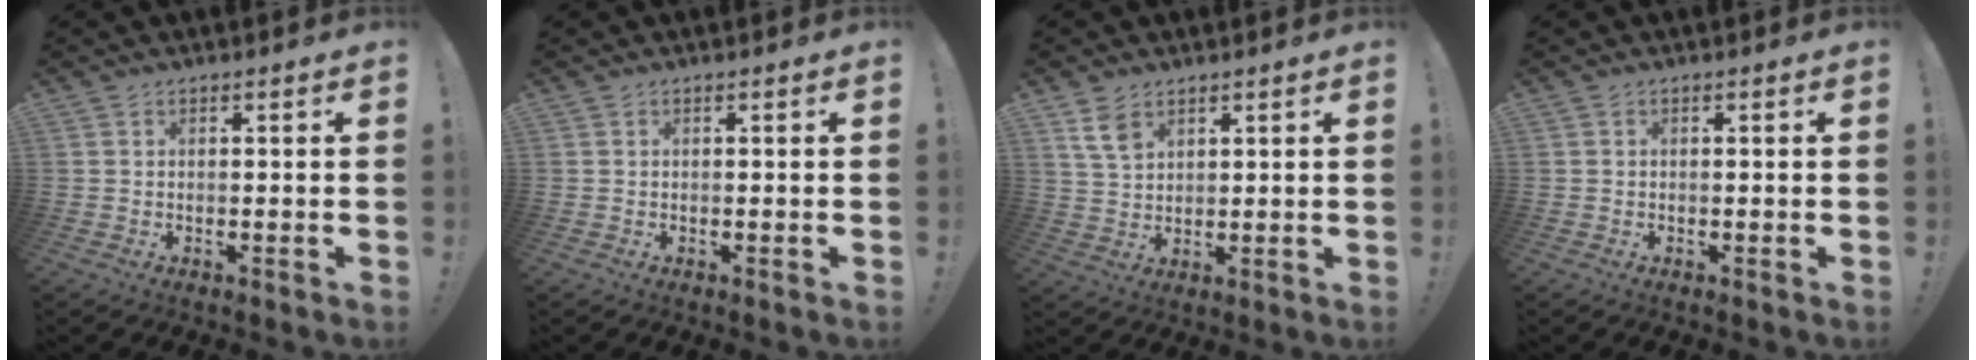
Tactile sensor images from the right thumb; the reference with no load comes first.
{"total": 0.0}
{"total": 6.4, "force": [3.7, 3.8, 3.5], "torque": [-0.056, -0.013, 0.071]}
{"total": 0.0}